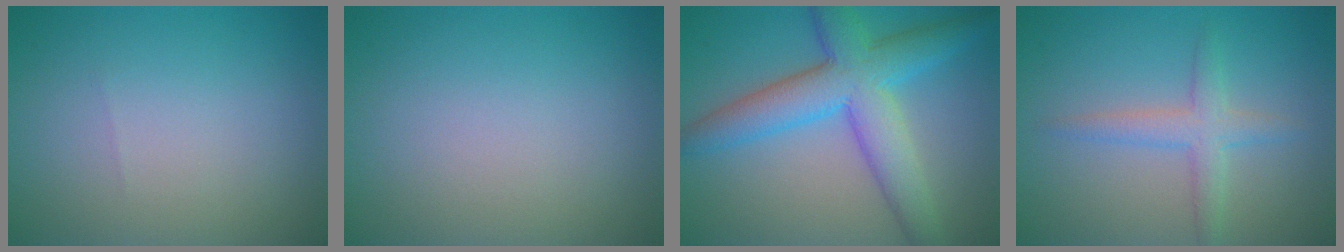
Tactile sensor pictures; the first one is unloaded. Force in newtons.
{"total": 0.0}
{"total": 7.7, "press": 7.7, "slide": 0.2}
{"total": 2.7, "press": 2.7, "slide": 0.1}